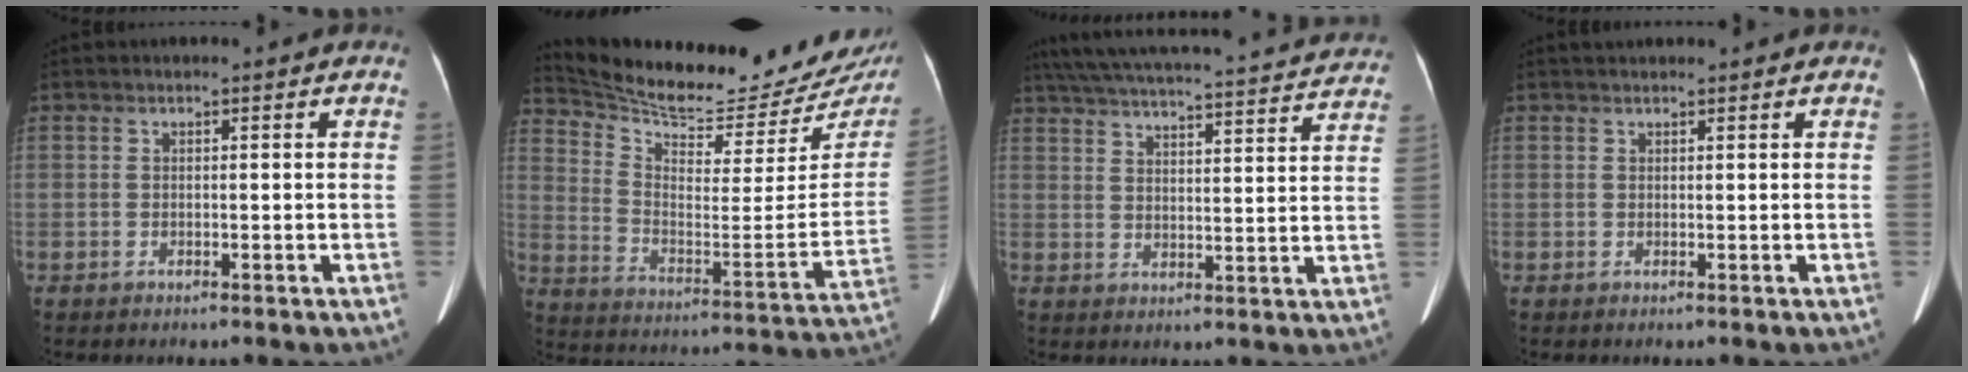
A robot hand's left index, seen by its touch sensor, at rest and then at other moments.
{"total": 25.0, "force": [23.3, 4.4, 8.1], "torque": [-0.143, -0.082, 0.322]}
{"total": 30.4, "force": [28.0, 3.8, 11.2], "torque": [-0.203, -0.018, 0.354]}
{"total": 1.9, "force": [1.8, 0.4, 0.6], "torque": [-0.009, 0.029, 0.029]}